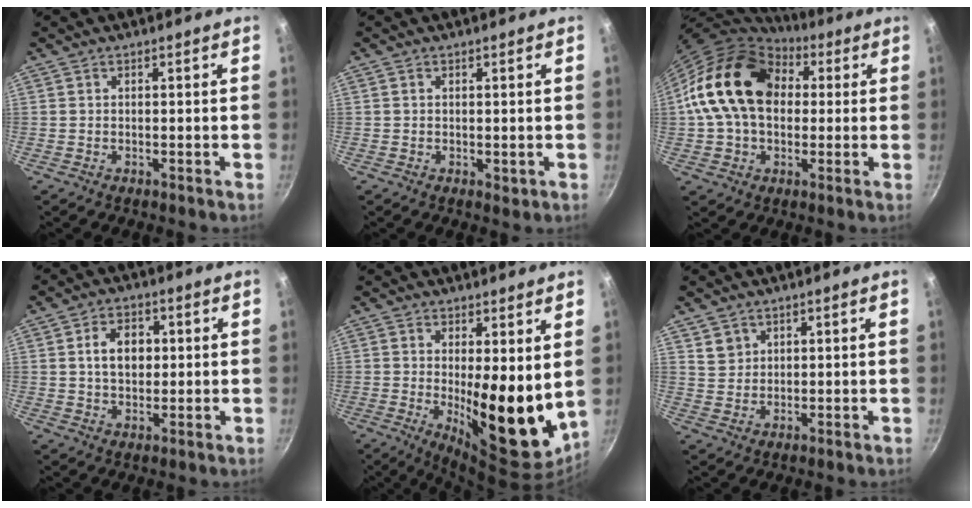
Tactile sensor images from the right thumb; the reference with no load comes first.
{"total": 1.5, "force": [0.0, 1.1, 1.1], "torque": [-0.012, -0.002, 0.000]}
{"total": 19.2, "force": [3.3, 13.9, 12.8], "torque": [-0.199, 0.027, 0.043]}
{"total": 7.0, "force": [1.0, 5.0, 4.8], "torque": [-0.058, 0.006, 0.013]}
{"total": 14.4, "force": [0.8, 5.2, 13.4], "torque": [-0.160, -0.039, 0.020]}
{"total": 3.2, "force": [1.7, 2.6, 0.8], "torque": [0.004, 0.001, 0.035]}